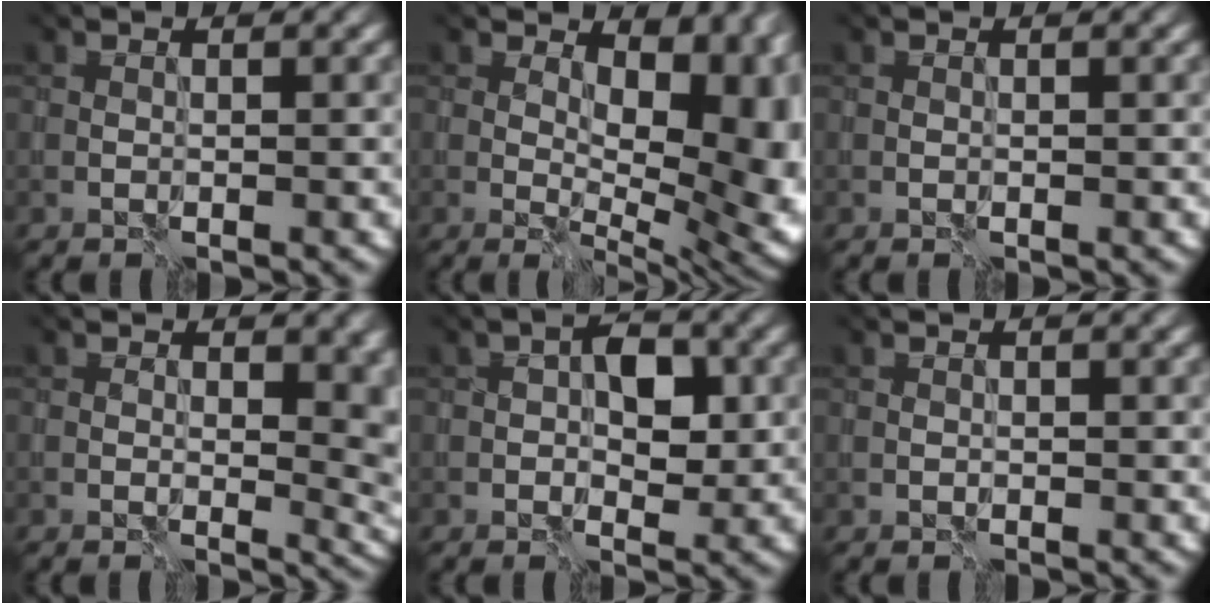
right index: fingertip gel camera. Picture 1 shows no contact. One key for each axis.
{"total": 13.5, "fx": 2.2, "fy": 7.9, "fz": 10.7, "tx": -0.098, "ty": -0.004, "tz": 0.056}
{"total": 0.0}
{"total": 6.6, "fx": 0.9, "fy": 3.6, "fz": 5.4, "tx": -0.047, "ty": -0.003, "tz": 0.010}
{"total": 3.8, "fx": 0.1, "fy": 2.1, "fz": 3.1, "tx": -0.043, "ty": 0.006, "tz": -0.001}
{"total": 0.0}